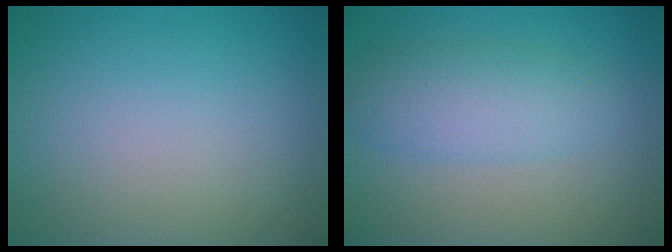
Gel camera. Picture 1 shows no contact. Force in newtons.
{"total": 4.0, "press": 4.0, "slide": 0.1}